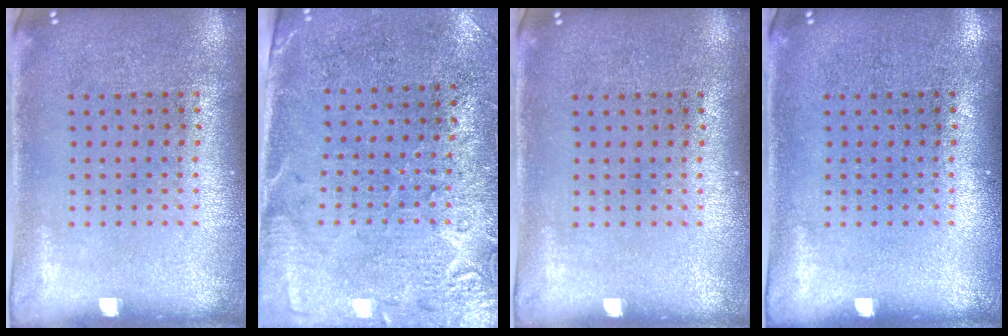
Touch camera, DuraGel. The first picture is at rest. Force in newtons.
{"total": 2.7, "press": 2.4, "slide": 1.2}
{"total": 0.0}
{"total": 0.0}